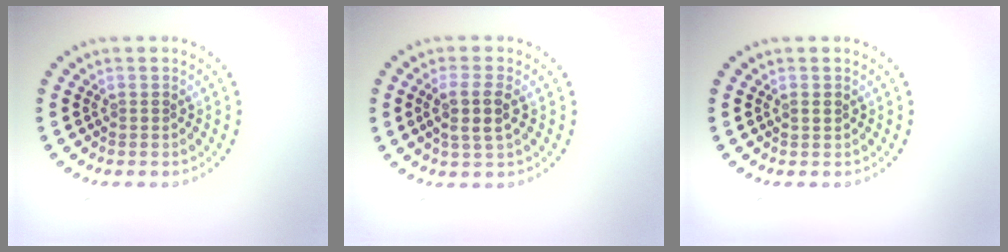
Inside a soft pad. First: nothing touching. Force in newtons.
{"total": 2.9, "press": 2.6, "slide": 1.2}
{"total": 0.9, "press": 0.9, "slide": 0.2}